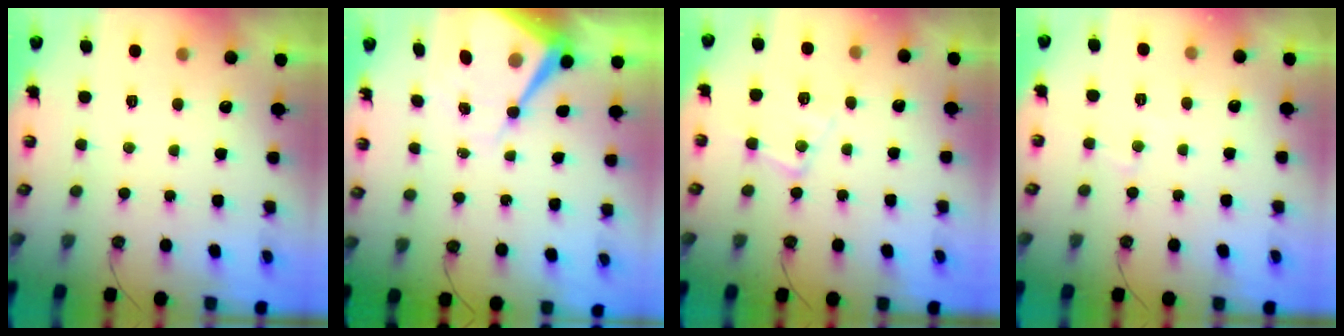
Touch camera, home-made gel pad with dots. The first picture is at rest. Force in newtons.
{"total": 11.7, "press": 11.7, "slide": 0.9}
{"total": 12.3, "press": 12.3, "slide": 0.7}
{"total": 4.8, "press": 4.7, "slide": 0.7}